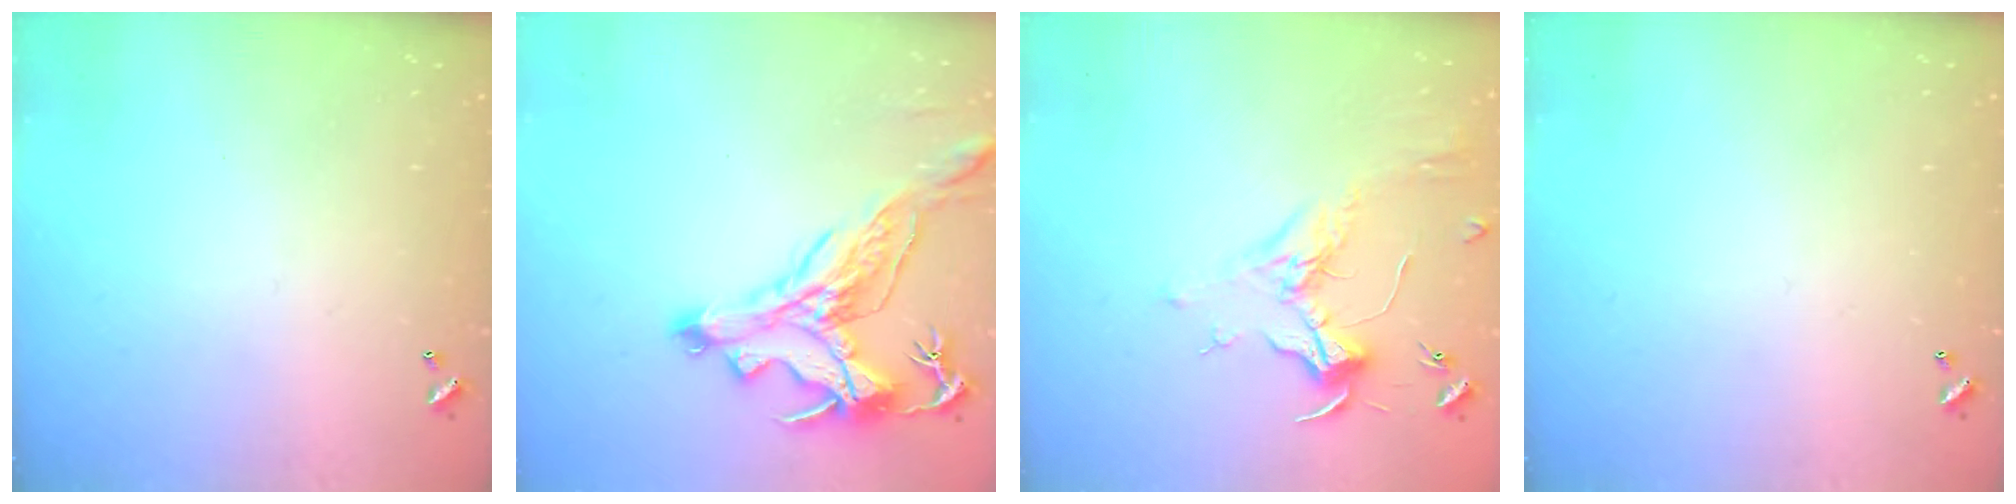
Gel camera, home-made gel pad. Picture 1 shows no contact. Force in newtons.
{"total": 3.9, "press": 3.5, "slide": 1.6}
{"total": 1.8, "press": 1.7, "slide": 0.7}
{"total": 0.0}